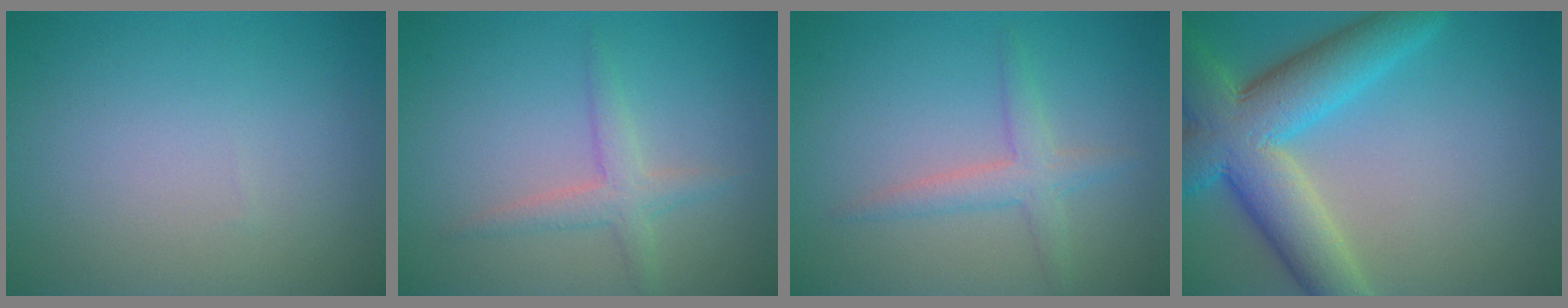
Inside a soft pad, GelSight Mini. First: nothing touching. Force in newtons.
{"total": 2.3, "press": 2.3, "slide": 0.1}
{"total": 2.4, "press": 2.4, "slide": 0.1}
{"total": 9.4, "press": 9.4, "slide": 0.6}